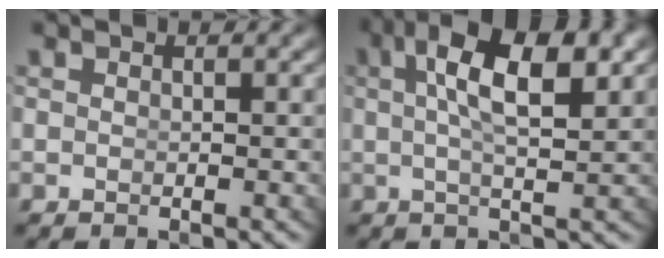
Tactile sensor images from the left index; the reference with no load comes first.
{"total": 8.0, "force": [2.6, 2.6, 7.1], "torque": [-0.109, 0.010, 0.038]}